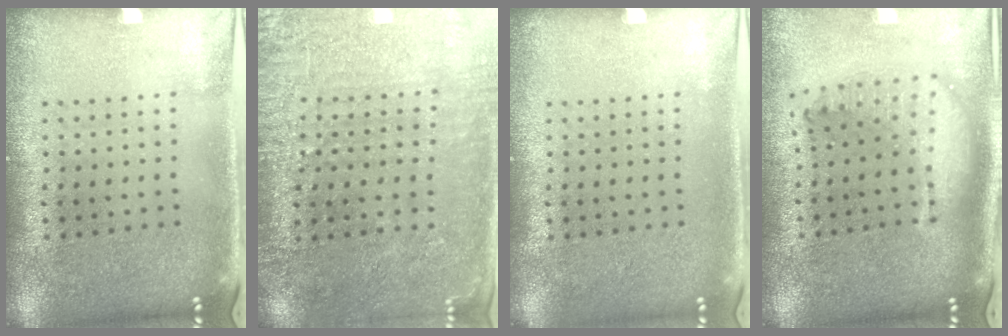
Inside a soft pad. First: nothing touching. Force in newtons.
{"total": 3.0, "press": 2.9, "slide": 0.6}
{"total": 0.0}
{"total": 2.1, "press": 1.6, "slide": 1.3}